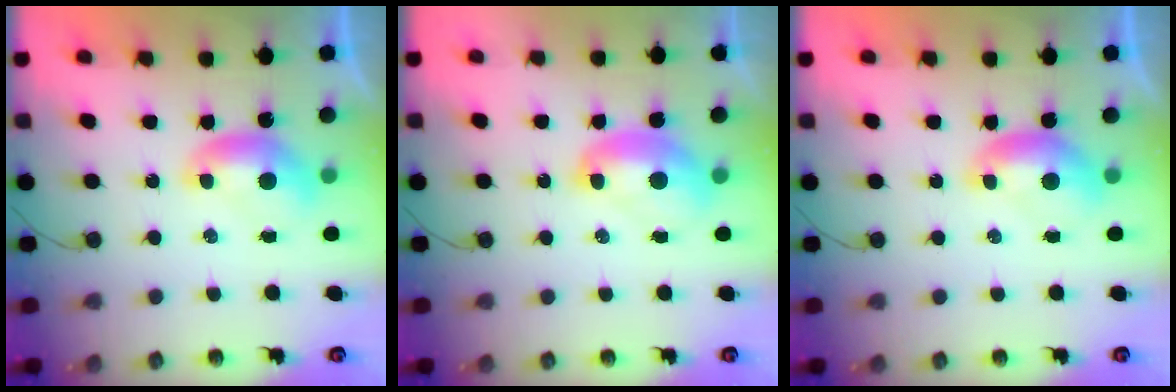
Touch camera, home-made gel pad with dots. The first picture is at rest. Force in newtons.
{"total": 2.7, "press": 2.7, "slide": 0.1}
{"total": 0.0}